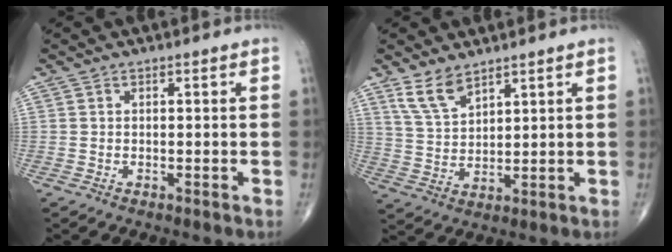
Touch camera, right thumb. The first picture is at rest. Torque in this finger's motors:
{"motor_torque": [-0.65, 0.66, 0.01, 0.01, 0.00]}